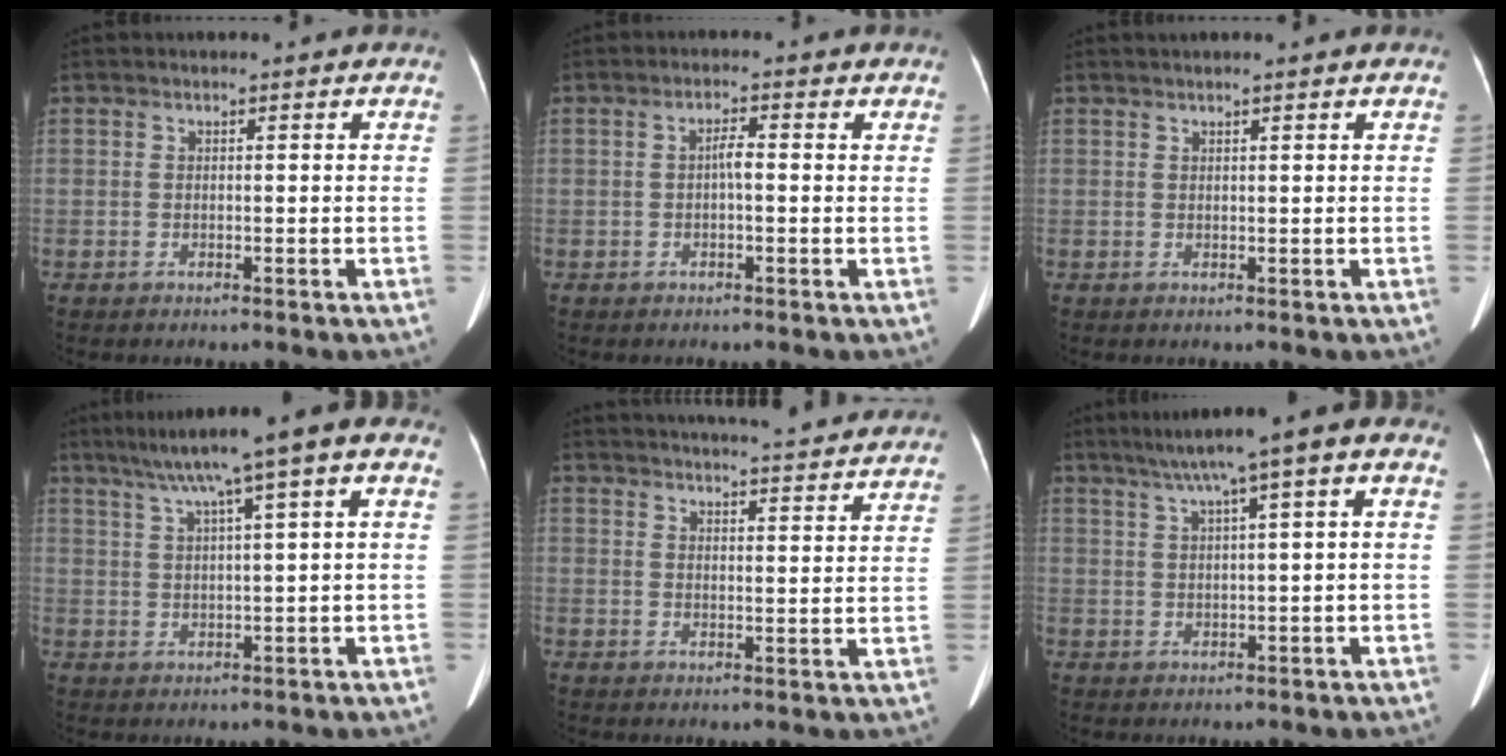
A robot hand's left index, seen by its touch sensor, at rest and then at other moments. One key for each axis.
{"total": 2.1, "fx": 0.1, "fy": 0.5, "fz": 2.0, "tx": -0.033, "ty": 0.007, "tz": -0.001}
{"total": 1.8, "fx": 1.5, "fy": -0.2, "fz": 1.1, "tx": -0.013, "ty": 0.019, "tz": 0.025}
{"total": 10.4, "fx": 5.1, "fy": 1.0, "fz": 9.0, "tx": -0.143, "ty": 0.039, "tz": 0.078}
{"total": 22.3, "fx": 20.8, "fy": 1.9, "fz": 7.6, "tx": -0.111, "ty": -0.002, "tz": 0.259}
{"total": 8.6, "fx": 3.9, "fy": 1.2, "fz": 7.6, "tx": -0.121, "ty": 0.039, "tz": 0.056}